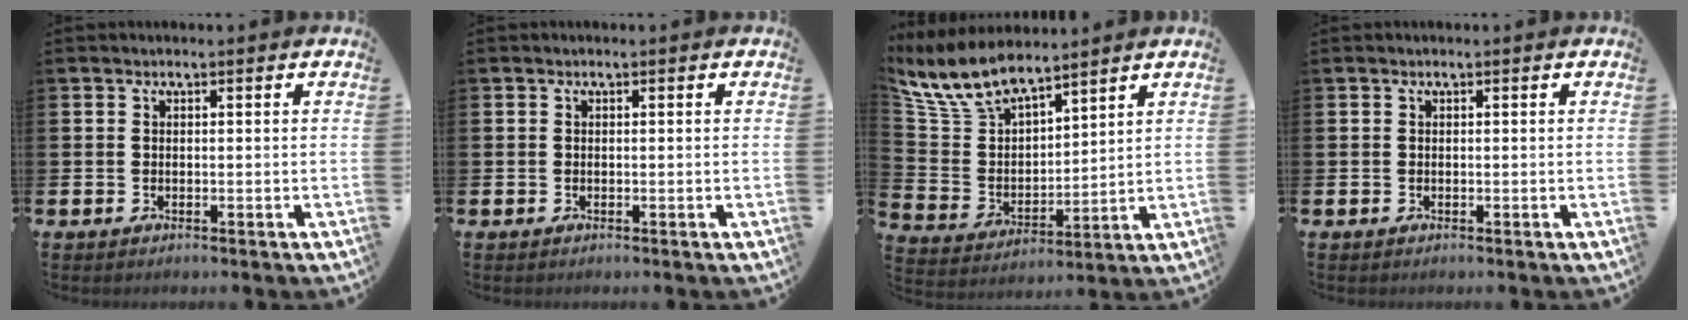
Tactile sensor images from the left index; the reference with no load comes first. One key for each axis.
{"total": 0.0}
{"total": 9.6, "fx": 8.5, "fy": 3.1, "fz": 3.2, "tx": -0.108, "ty": -0.039, "tz": 0.160}
{"total": 0.0}